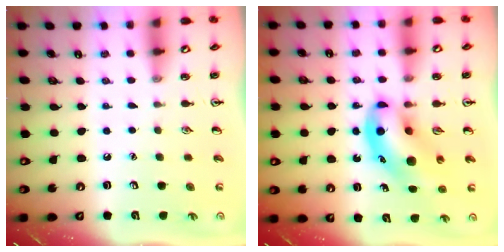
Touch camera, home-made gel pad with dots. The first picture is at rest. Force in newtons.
{"total": 11.1, "press": 10.6, "slide": 3.1}